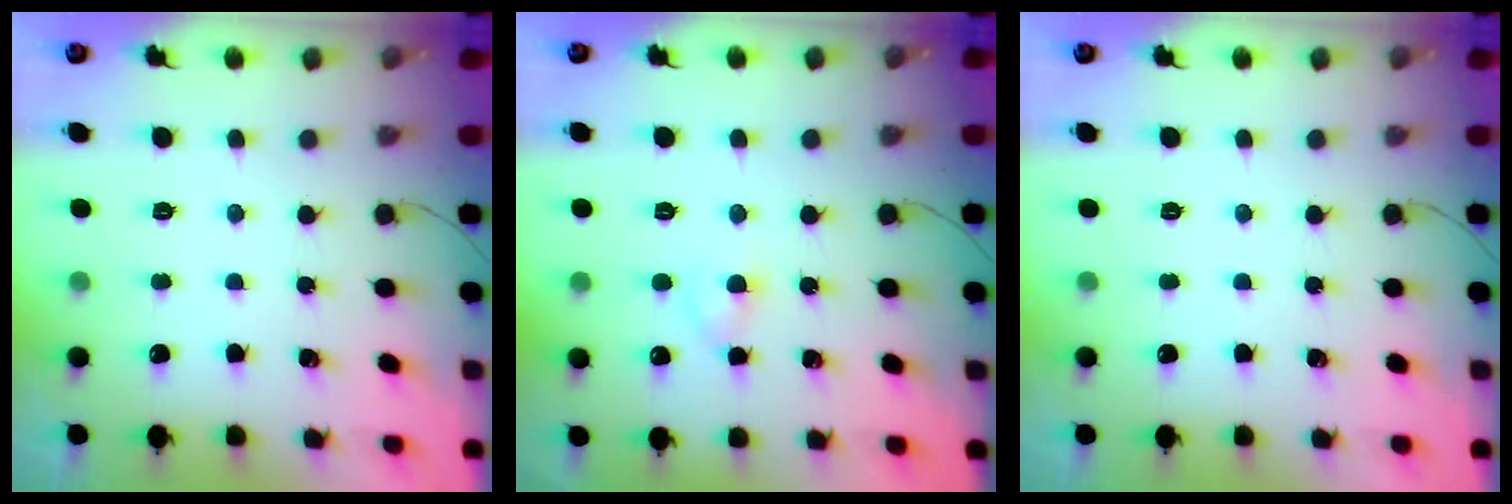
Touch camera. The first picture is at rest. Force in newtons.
{"total": 2.9, "press": 2.6, "slide": 1.1}
{"total": 0.0}